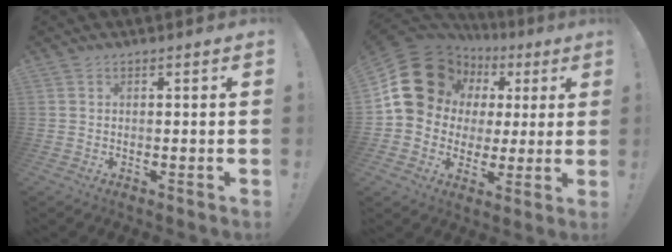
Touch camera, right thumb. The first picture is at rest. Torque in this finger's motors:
{"motor_torque": [2.57, 2.44, 1.31, -0.82, 0.43]}